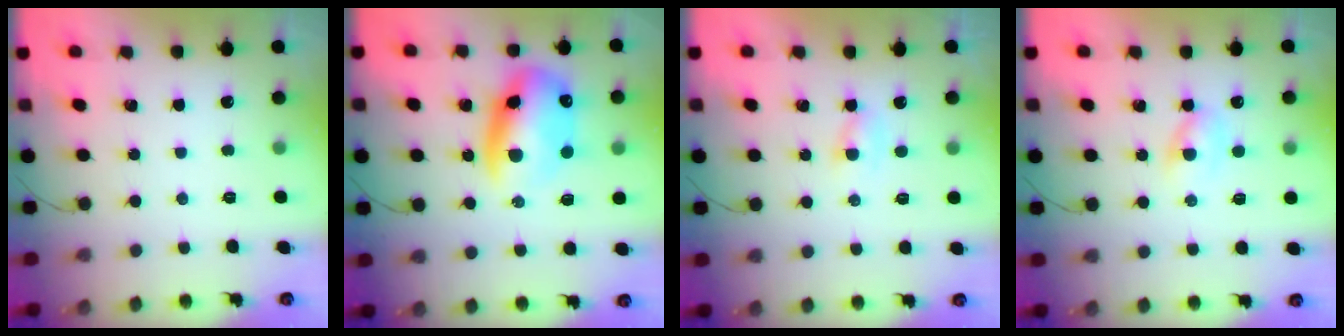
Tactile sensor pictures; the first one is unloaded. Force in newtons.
{"total": 13.6, "press": 13.2, "slide": 3.4}
{"total": 1.6, "press": 1.4, "slide": 0.7}
{"total": 2.6, "press": 2.4, "slide": 1.0}